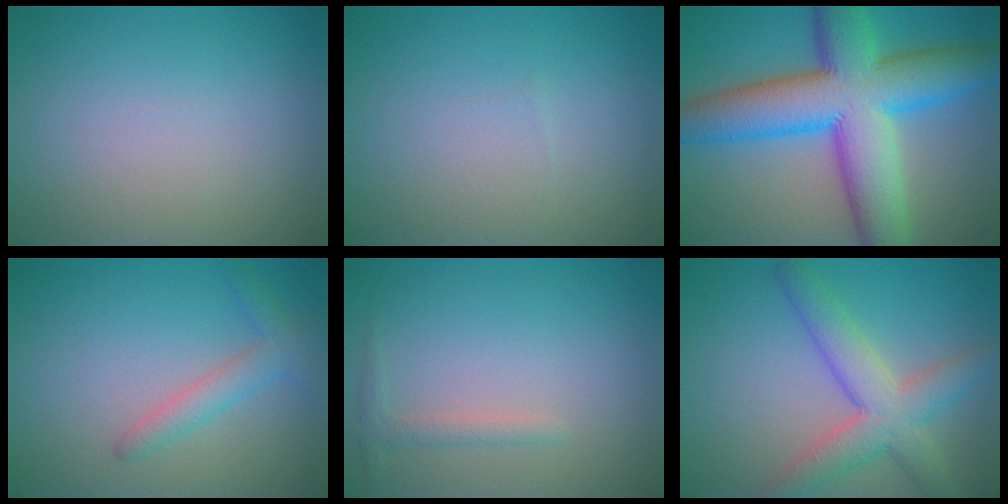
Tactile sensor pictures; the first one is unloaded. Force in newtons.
{"total": 0.0}
{"total": 13.9, "press": 13.9, "slide": 0.2}
{"total": 2.3, "press": 2.3, "slide": 0.1}
{"total": 1.3, "press": 1.3, "slide": 0.1}
{"total": 5.9, "press": 5.9, "slide": 0.4}